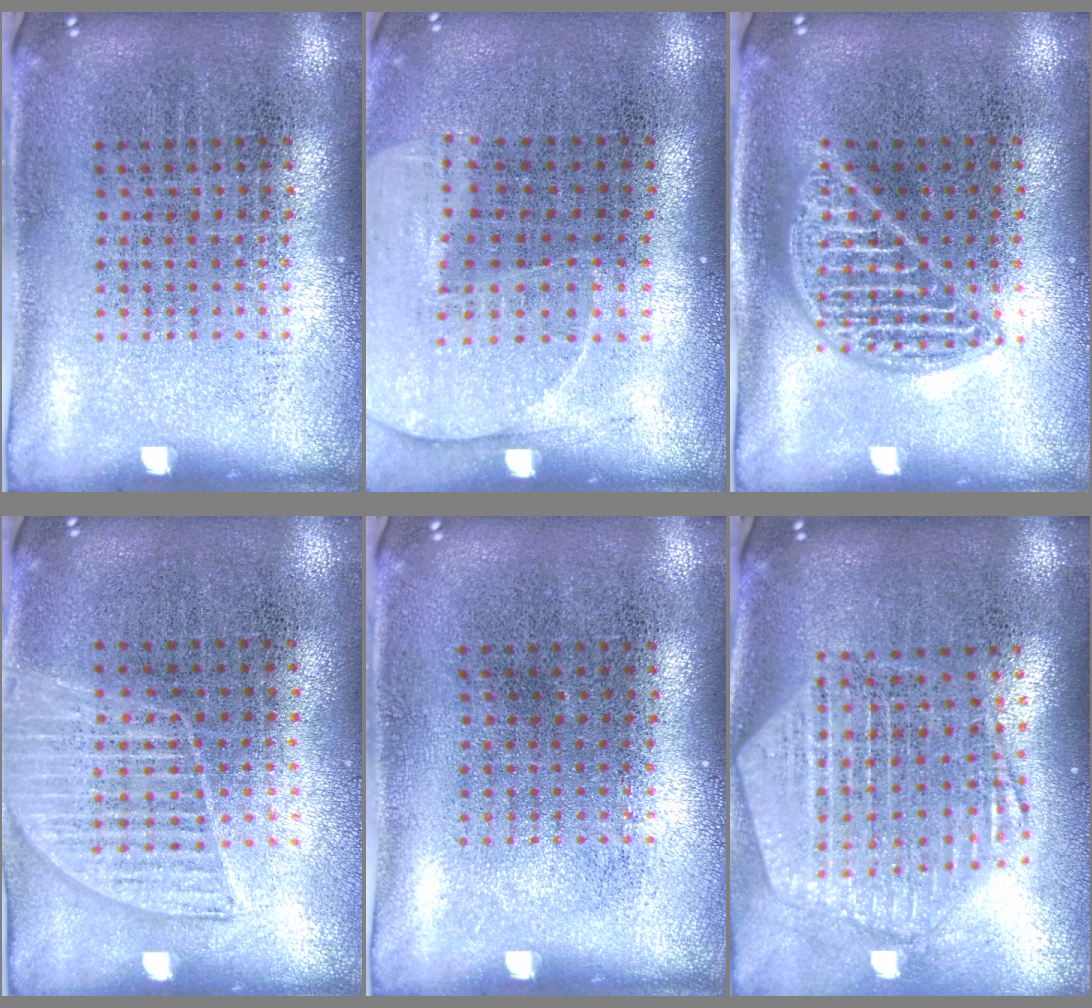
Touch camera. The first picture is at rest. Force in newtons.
{"total": 1.4, "press": 1.3, "slide": 0.5}
{"total": 2.3, "press": 2.3, "slide": 0.3}
{"total": 1.4, "press": 1.2, "slide": 0.6}
{"total": 0.0}
{"total": 2.6, "press": 2.2, "slide": 1.4}